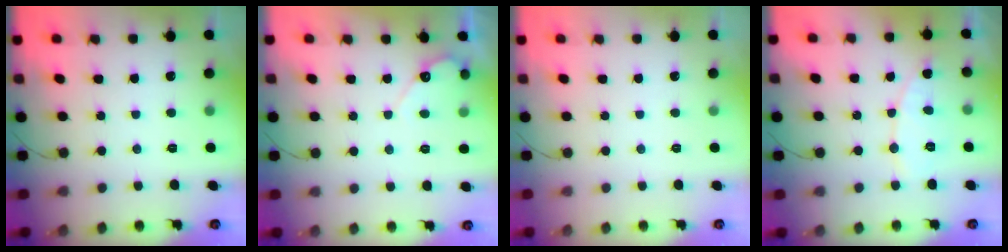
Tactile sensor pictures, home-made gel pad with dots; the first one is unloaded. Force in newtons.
{"total": 4.6, "press": 4.6, "slide": 0.3}
{"total": 0.0}
{"total": 6.5, "press": 6.5, "slide": 0.4}